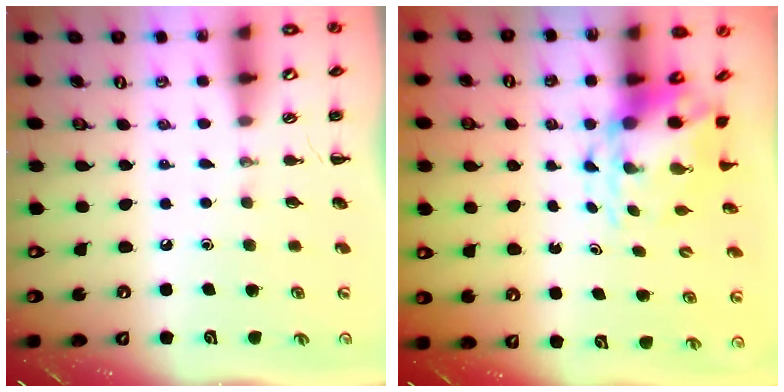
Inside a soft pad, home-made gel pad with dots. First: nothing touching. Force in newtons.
{"total": 5.9, "press": 5.8, "slide": 1.1}